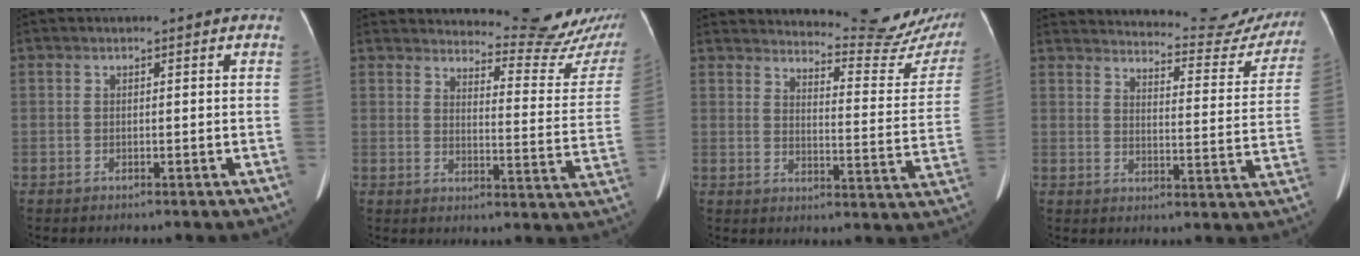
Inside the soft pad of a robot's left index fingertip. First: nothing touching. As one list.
[{"total": 15.0, "force": [14.8, 0.9, 2.6], "torque": [-0.014, -0.089, 0.162]}, {"total": 18.5, "force": [18.0, 1.7, 4.1], "torque": [-0.043, -0.093, 0.198]}, {"total": 21.3, "force": [20.3, 3.5, 5.2], "torque": [-0.058, -0.064, 0.232]}]